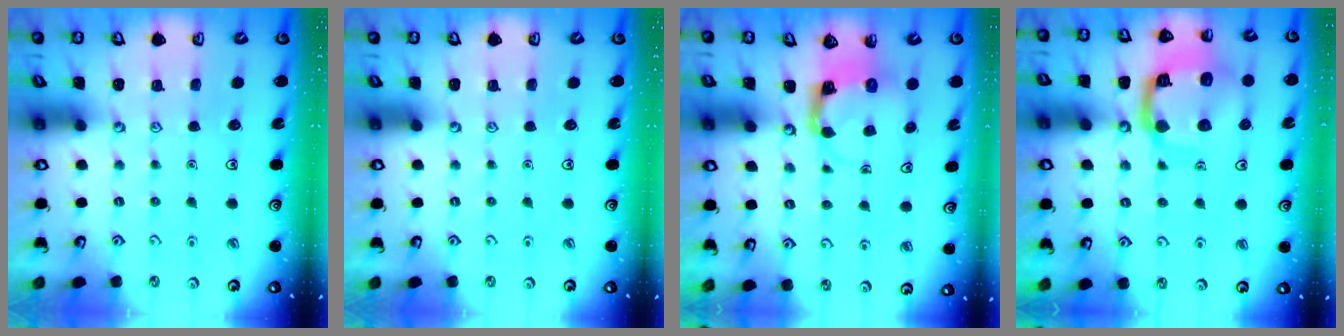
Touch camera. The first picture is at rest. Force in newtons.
{"total": 0.0}
{"total": 3.9, "press": 3.8, "slide": 0.7}
{"total": 17.0, "press": 16.9, "slide": 1.9}